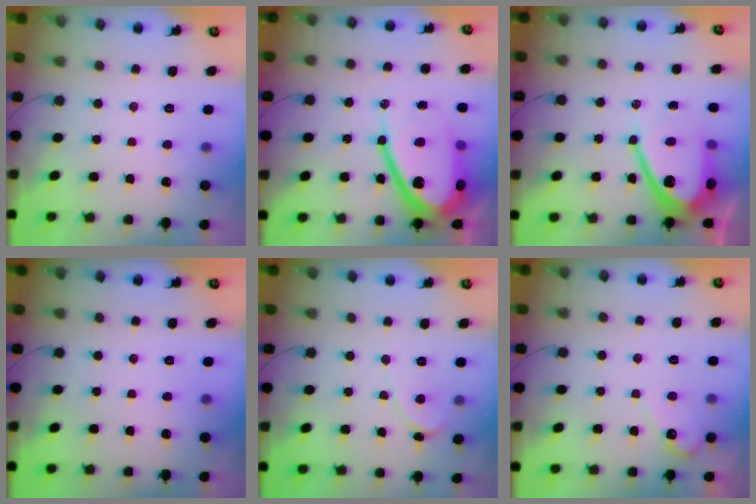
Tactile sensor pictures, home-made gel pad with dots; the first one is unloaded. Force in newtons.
{"total": 21.0, "press": 21.0, "slide": 1.4}
{"total": 13.6, "press": 13.6, "slide": 0.9}
{"total": 0.0}
{"total": 0.6, "press": 0.6, "slide": 0.1}
{"total": 3.0, "press": 3.0, "slide": 0.2}